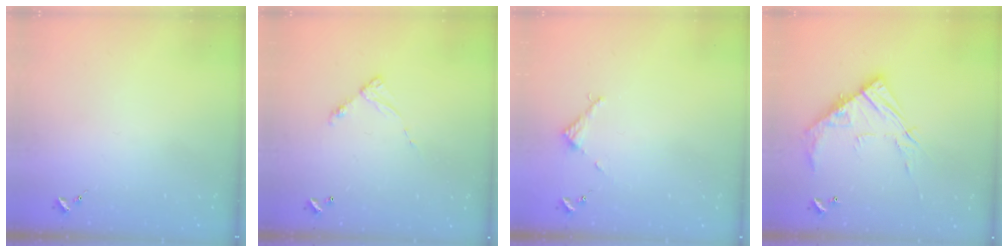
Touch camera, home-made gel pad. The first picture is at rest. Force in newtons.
{"total": 8.0, "press": 7.9, "slide": 0.7}
{"total": 2.7, "press": 2.7, "slide": 0.2}
{"total": 13.7, "press": 13.6, "slide": 1.0}